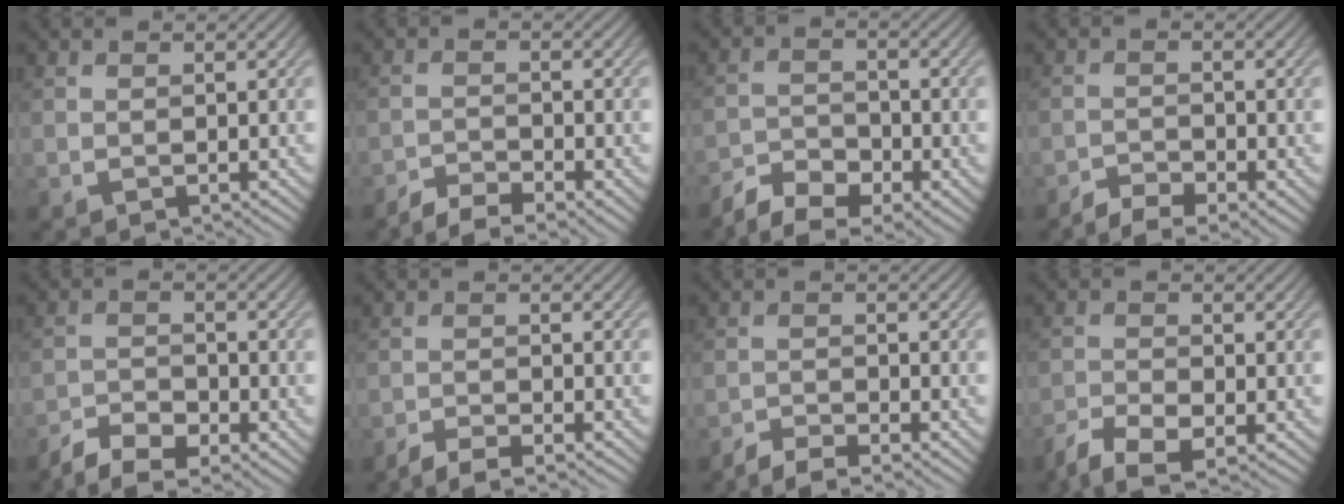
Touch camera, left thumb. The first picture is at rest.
{"total": 4.1, "force": [-3.4, 0.8, 2.1], "torque": [-0.041, -0.004, -0.064]}
{"total": 6.4, "force": [-4.9, 2.8, 3.1], "torque": [-0.055, -0.010, -0.095]}
{"total": 4.0, "force": [-3.1, 1.1, 2.2], "torque": [-0.041, -0.004, -0.055]}
{"total": 5.7, "force": [-4.4, 2.2, 2.9], "torque": [-0.054, -0.007, -0.083]}
{"total": 2.9, "force": [-2.5, 0.4, 1.6], "torque": [-0.024, 0.001, -0.055]}
{"total": 3.3, "force": [-2.9, 0.4, 1.5], "torque": [-0.025, 0.000, -0.060]}
{"total": 4.9, "force": [-3.6, 1.5, 3.0], "torque": [-0.060, -0.010, -0.070]}